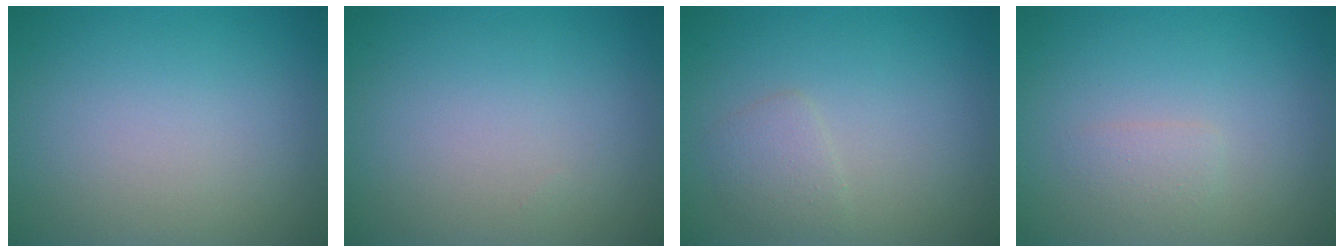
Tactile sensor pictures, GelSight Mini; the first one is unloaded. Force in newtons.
{"total": 0.0}
{"total": 1.5, "press": 1.5, "slide": 0.1}
{"total": 1.1, "press": 1.1, "slide": 0.1}